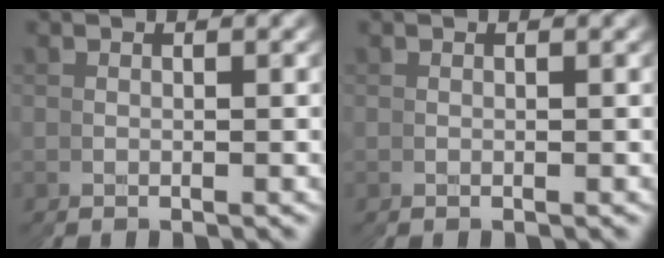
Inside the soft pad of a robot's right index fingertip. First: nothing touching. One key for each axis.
{"total": 0.0}